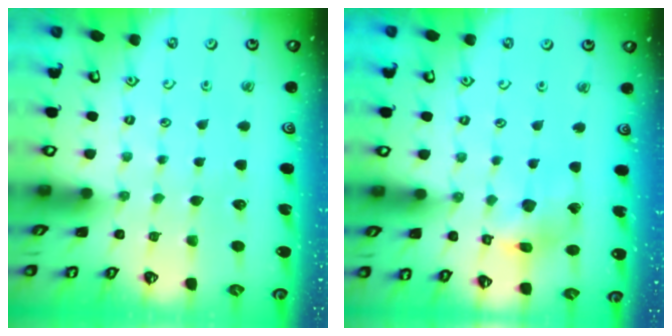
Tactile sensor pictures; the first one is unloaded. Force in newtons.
{"total": 11.7, "press": 11.6, "slide": 1.5}